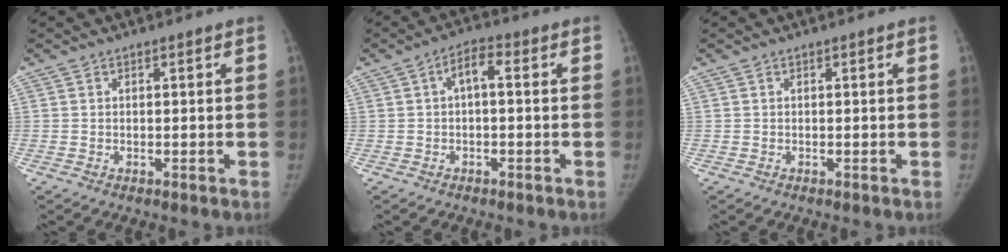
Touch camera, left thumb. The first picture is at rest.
{"total": 3.7, "force": [0.1, 1.7, 3.3], "torque": [-0.047, 0.019, -0.004]}
{"total": 0.0}